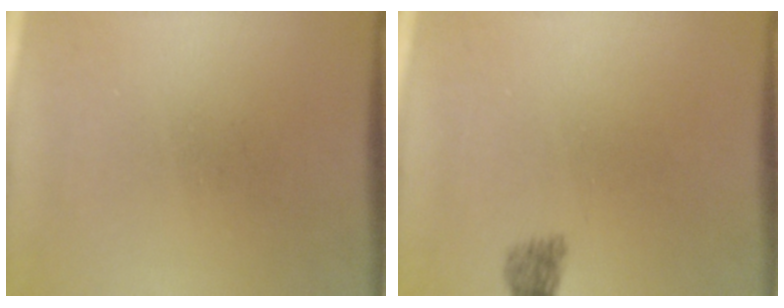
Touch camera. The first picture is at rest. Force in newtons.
{"total": 2.1}